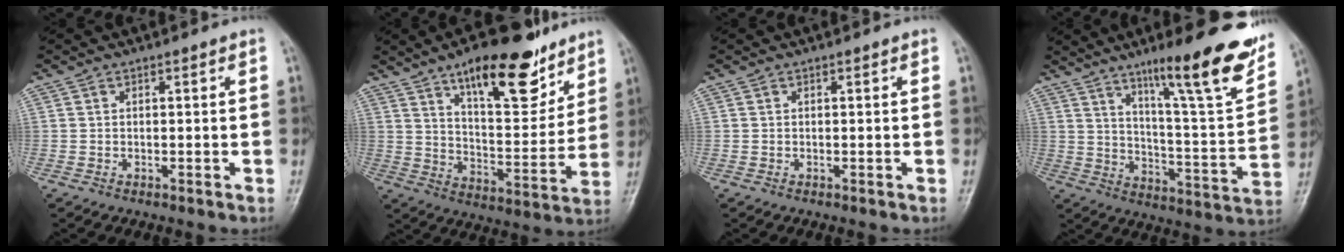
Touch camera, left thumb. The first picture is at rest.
{"total": 18.9, "force": [12.1, 7.0, 12.7], "torque": [-0.146, -0.067, 0.196]}
{"total": 0.0}
{"total": 19.9, "force": [12.7, 3.1, 15.0], "torque": [-0.187, -0.065, 0.196]}